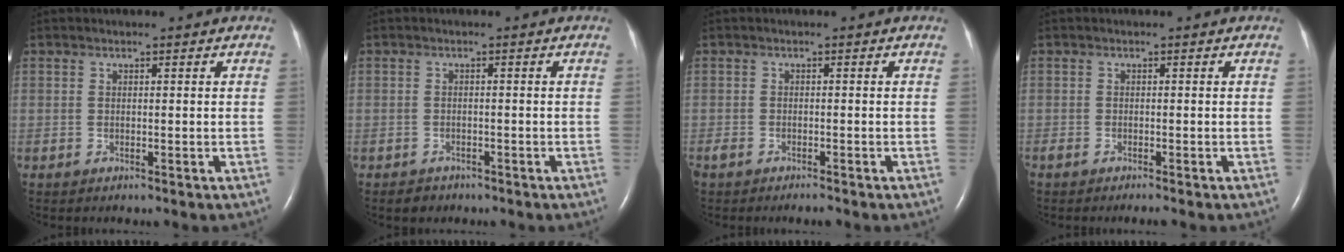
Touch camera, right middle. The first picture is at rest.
{"total": 1.7, "force": [-1.3, 1.2, 0.2], "torque": [-0.008, 0.003, -0.017]}
{"total": 2.7, "force": [-2.1, 0.9, 1.4], "torque": [-0.032, -0.006, -0.034]}
{"total": 1.3, "force": [-1.1, 0.1, 0.7], "torque": [-0.018, -0.005, -0.019]}